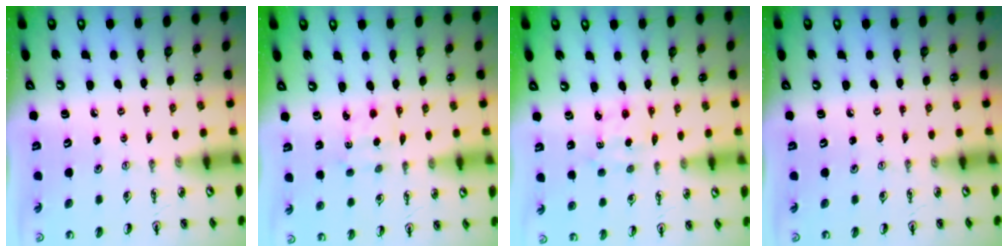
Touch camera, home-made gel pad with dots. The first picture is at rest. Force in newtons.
{"total": 2.1, "press": 2.0, "slide": 0.6}
{"total": 1.8, "press": 1.8, "slide": 0.4}
{"total": 0.0}